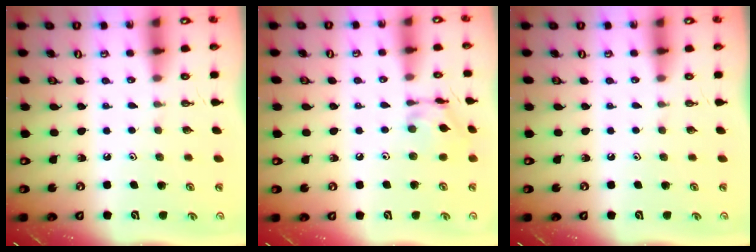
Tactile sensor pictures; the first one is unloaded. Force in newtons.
{"total": 11.2, "press": 11.2, "slide": 0.9}
{"total": 0.0}